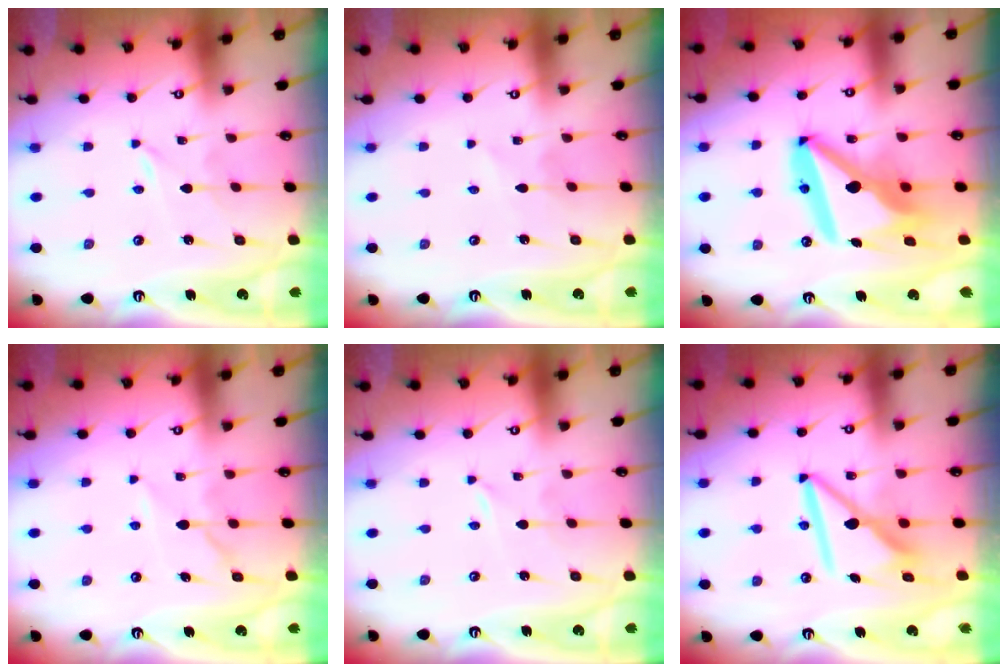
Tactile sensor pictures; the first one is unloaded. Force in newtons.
{"total": 2.4, "press": 2.3, "slide": 0.3}
{"total": 16.3, "press": 16.2, "slide": 1.9}
{"total": 6.7, "press": 6.7, "slide": 0.8}
{"total": 0.0}
{"total": 10.6, "press": 10.5, "slide": 1.2}